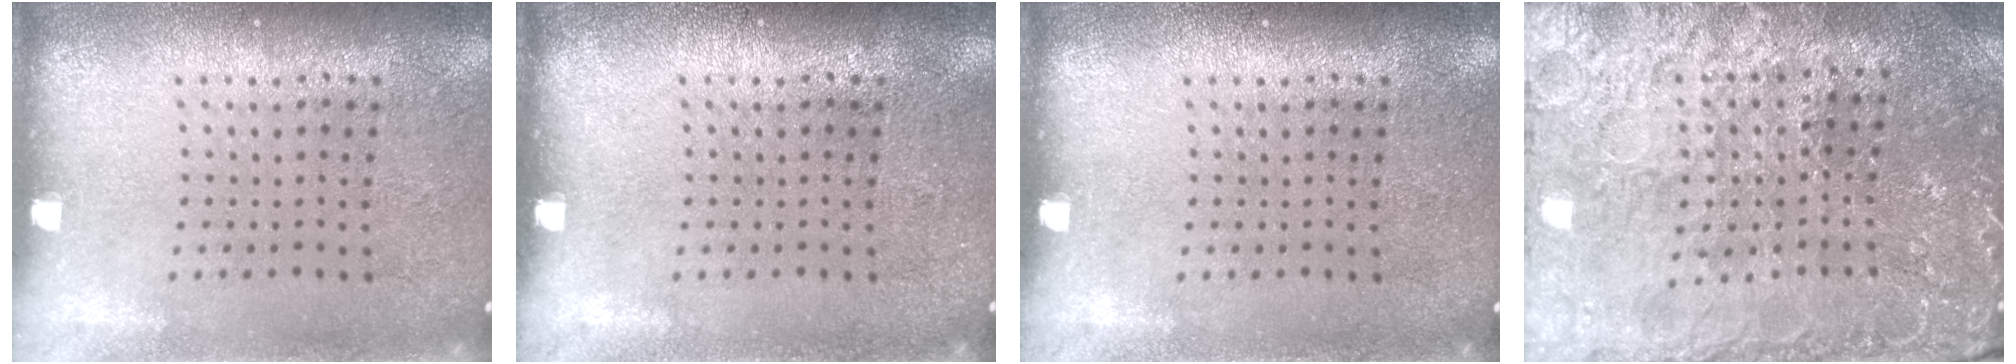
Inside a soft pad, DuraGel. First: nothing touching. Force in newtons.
{"total": 0.0}
{"total": 0.0}
{"total": 3.2, "press": 3.1, "slide": 0.4}